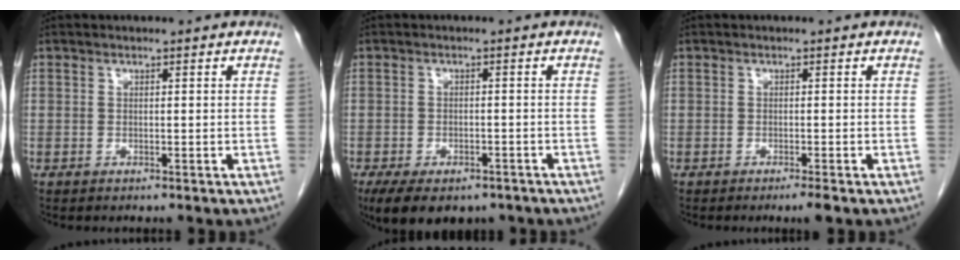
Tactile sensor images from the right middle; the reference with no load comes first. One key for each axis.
{"total": 10.5, "fx": -7.5, "fy": 5.0, "fz": 5.5, "tx": -0.087, "ty": -0.004, "tz": -0.108}
{"total": 1.6, "fx": -1.1, "fy": -0.3, "fz": 1.2, "tx": -0.022, "ty": -0.006, "tz": -0.016}